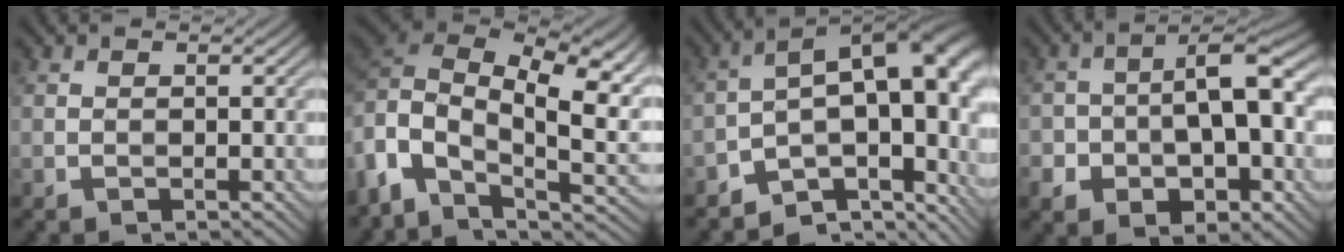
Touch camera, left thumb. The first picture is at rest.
{"total": 16.6, "force": [0.9, 10.2, 13.2], "torque": [-0.299, -0.010, 0.032]}
{"total": 14.4, "force": [-5.0, 7.2, 11.4], "torque": [-0.150, 0.005, -0.067]}
{"total": 11.9, "force": [-3.1, 7.2, 8.9], "torque": [-0.128, -0.015, -0.047]}